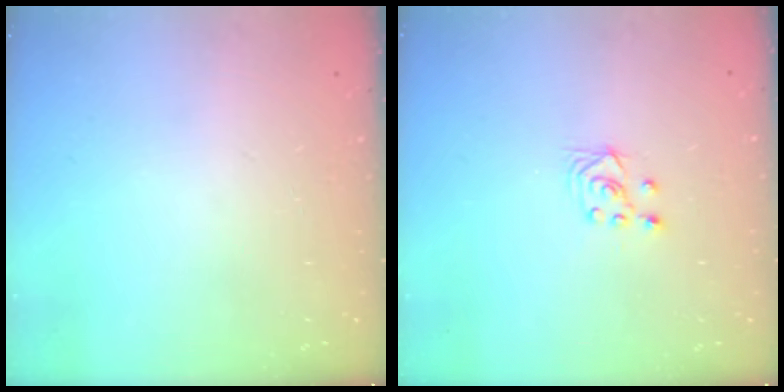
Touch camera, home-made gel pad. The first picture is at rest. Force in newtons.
{"total": 2.6, "press": 2.5, "slide": 1.0}